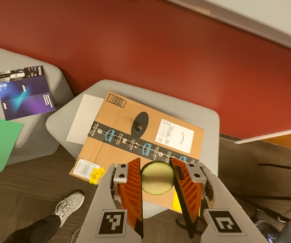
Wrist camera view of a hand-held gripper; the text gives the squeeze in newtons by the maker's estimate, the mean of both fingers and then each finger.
{"total": 10.0, "left": 10.2, "right": 9.7}